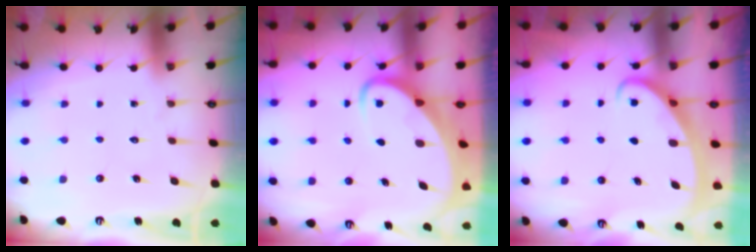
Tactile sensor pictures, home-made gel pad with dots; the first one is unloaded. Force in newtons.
{"total": 4.1, "press": 4.0, "slide": 0.4}
{"total": 2.6, "press": 2.6, "slide": 0.4}